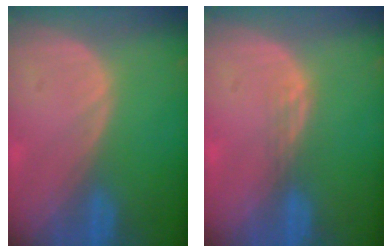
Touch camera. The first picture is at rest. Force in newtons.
{"total": 1.8, "press": 1.3, "slide": 1.2}